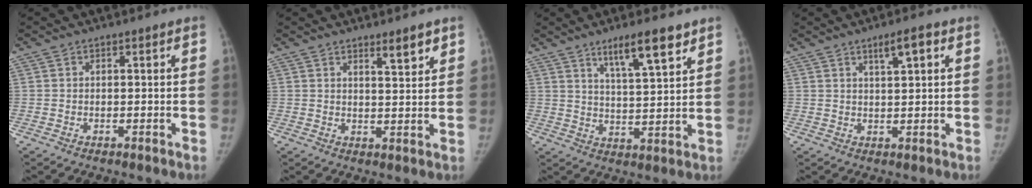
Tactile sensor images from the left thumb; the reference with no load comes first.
{"total": 4.2, "force": [3.0, 0.8, 2.8], "torque": [-0.034, -0.025, 0.046]}
{"total": 9.6, "force": [6.4, 1.6, 7.0], "torque": [-0.105, -0.037, 0.109]}
{"total": 4.4, "force": [2.3, 0.9, 3.6], "torque": [-0.054, -0.008, 0.039]}